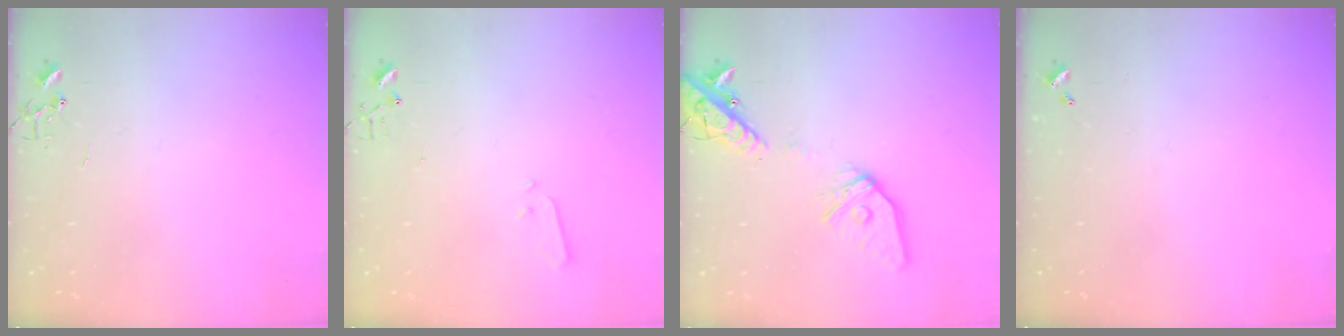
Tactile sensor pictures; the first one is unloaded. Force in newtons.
{"total": 3.0, "press": 2.9, "slide": 0.7}
{"total": 15.2, "press": 14.9, "slide": 3.0}
{"total": 0.0}